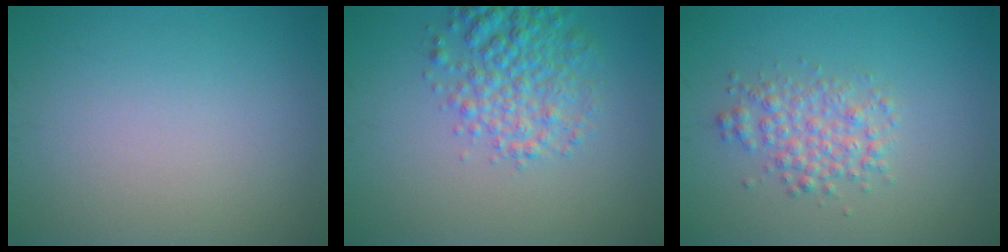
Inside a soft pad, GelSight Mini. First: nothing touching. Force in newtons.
{"total": 4.5, "press": 4.5, "slide": 0.2}
{"total": 3.0, "press": 3.0, "slide": 0.1}